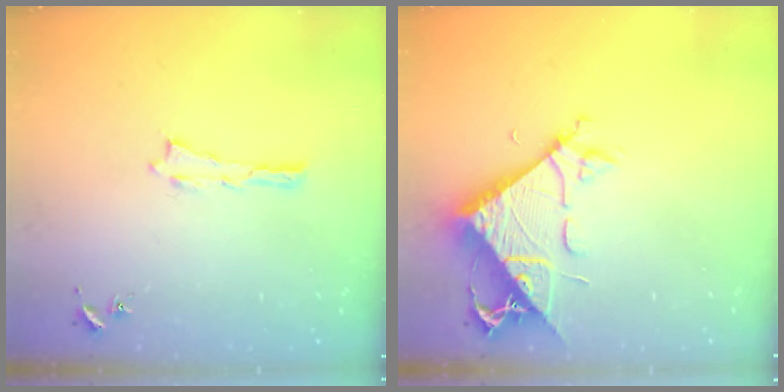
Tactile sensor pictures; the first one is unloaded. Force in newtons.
{"total": 8.2, "press": 8.2, "slide": 0.7}